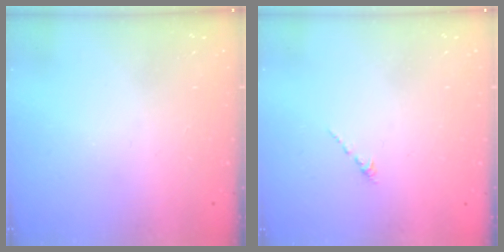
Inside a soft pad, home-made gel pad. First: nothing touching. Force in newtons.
{"total": 0.0}